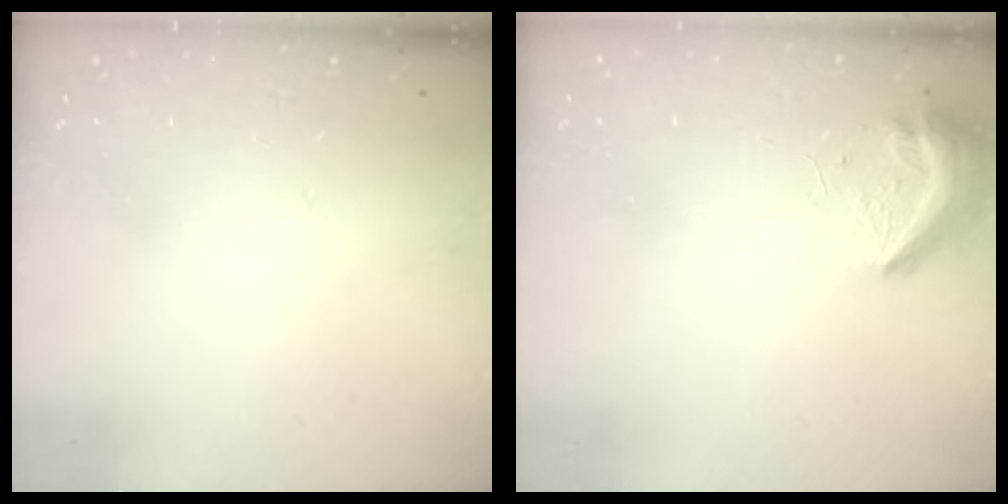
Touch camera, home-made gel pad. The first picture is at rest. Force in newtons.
{"total": 8.6, "press": 8.5, "slide": 1.0}